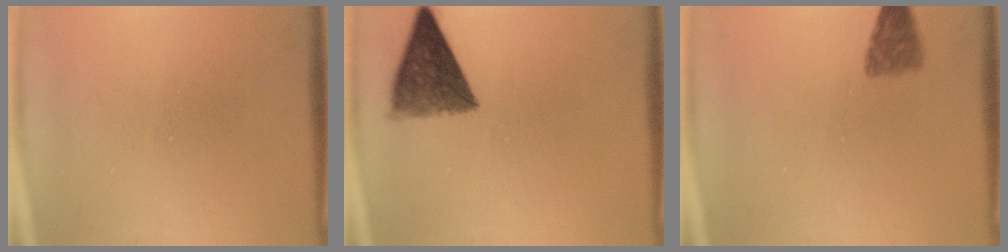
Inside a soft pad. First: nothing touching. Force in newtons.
{"total": 9.0}
{"total": 3.4}